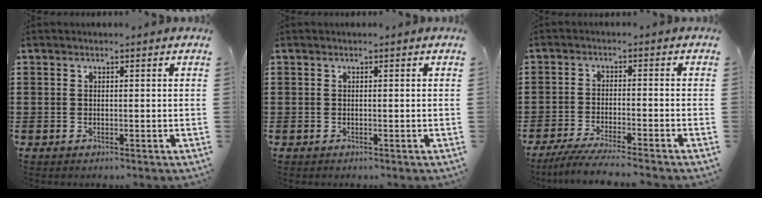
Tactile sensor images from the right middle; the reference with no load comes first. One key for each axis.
{"total": 0.0}
{"total": 4.1, "fx": -3.7, "fy": -0.3, "fz": 1.8, "tx": -0.043, "ty": -0.015, "tz": -0.074}